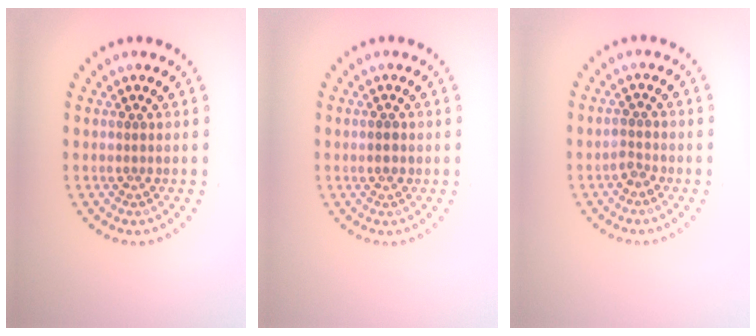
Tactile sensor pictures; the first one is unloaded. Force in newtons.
{"total": 1.3, "press": 1.3, "slide": 0.2}
{"total": 1.1, "press": 0.8, "slide": 0.7}